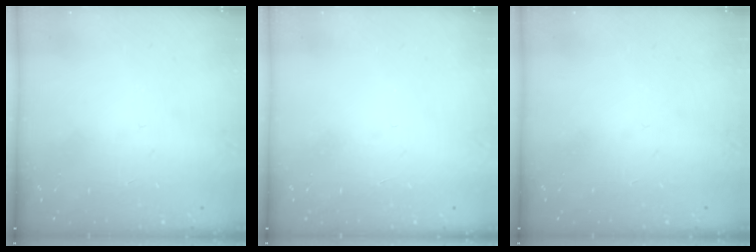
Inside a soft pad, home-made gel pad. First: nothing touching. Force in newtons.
{"total": 1.6, "press": 1.6, "slide": 0.1}
{"total": 0.0}